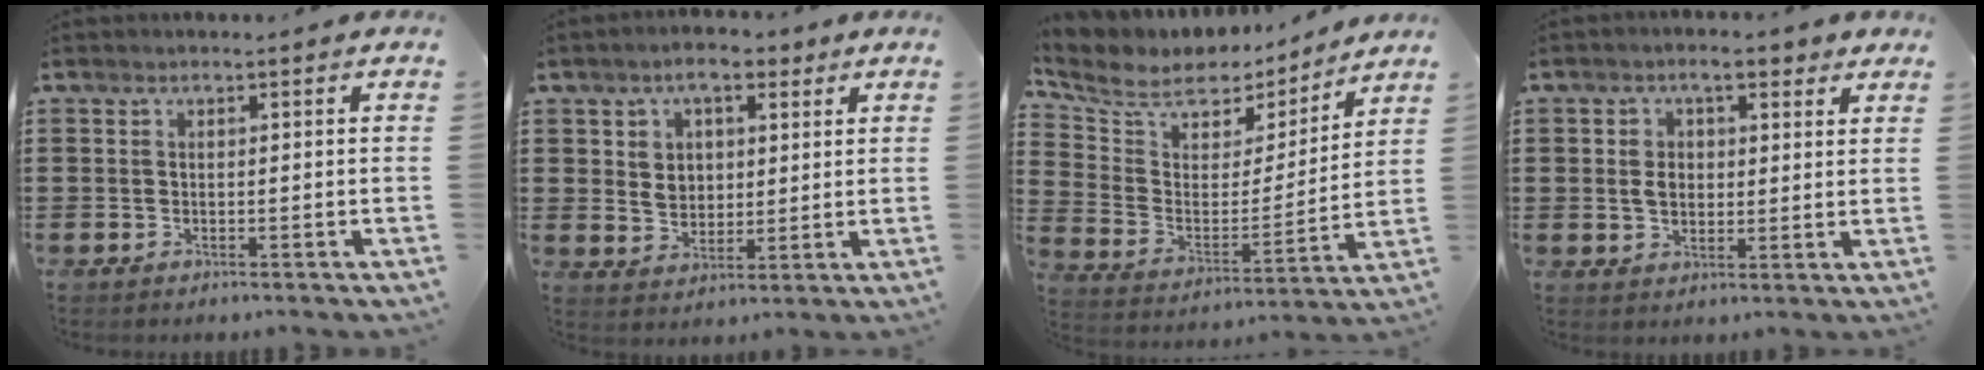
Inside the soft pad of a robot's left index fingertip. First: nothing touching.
{"total": 5.6, "force": [3.0, 4.0, 2.5], "torque": [-0.054, 0.003, 0.049]}
{"total": 7.6, "force": [6.3, 3.7, 1.8], "torque": [-0.080, -0.041, 0.109]}
{"total": 5.0, "force": [2.1, 2.9, 3.4], "torque": [-0.070, 0.009, 0.034]}